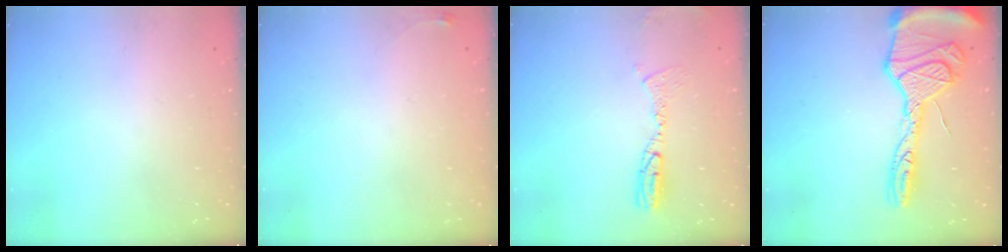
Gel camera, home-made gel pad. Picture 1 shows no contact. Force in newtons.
{"total": 3.4, "press": 3.4, "slide": 0.5}
{"total": 9.6, "press": 9.5, "slide": 1.9}
{"total": 22.2, "press": 22.1, "slide": 2.0}